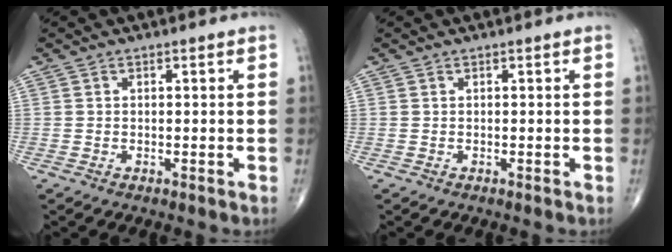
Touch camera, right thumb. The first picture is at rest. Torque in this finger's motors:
{"motor_torque": [-0.01, 0.01, 0.00, 0.00, 0.00]}